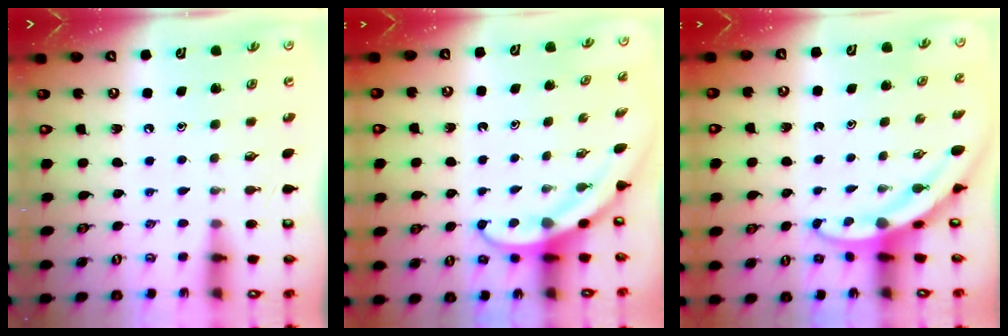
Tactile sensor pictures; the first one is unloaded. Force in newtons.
{"total": 3.9, "press": 3.9, "slide": 0.3}
{"total": 3.1, "press": 3.1, "slide": 0.3}